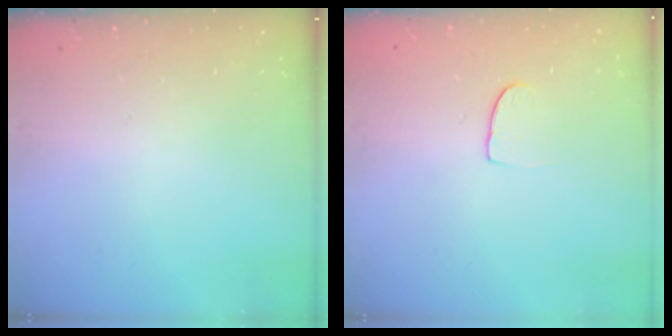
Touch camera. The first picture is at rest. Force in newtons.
{"total": 4.8, "press": 4.8, "slide": 0.4}